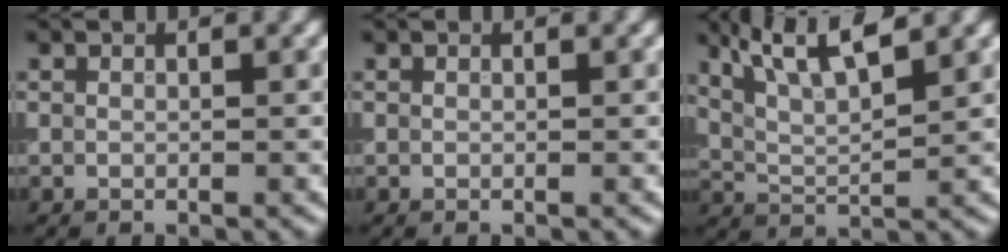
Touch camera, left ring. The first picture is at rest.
{"total": 0.0}
{"total": 5.7, "force": [3.6, 1.4, 4.2], "torque": [-0.084, 0.012, 0.064]}